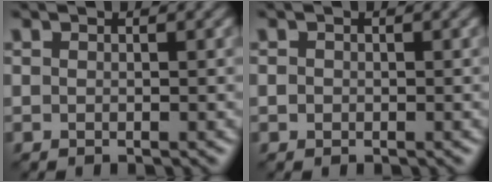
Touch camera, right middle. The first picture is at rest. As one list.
[{"total": 0.5, "force": [-0.2, 0.5, 0.1], "torque": [0.000, -0.004, -0.005]}]